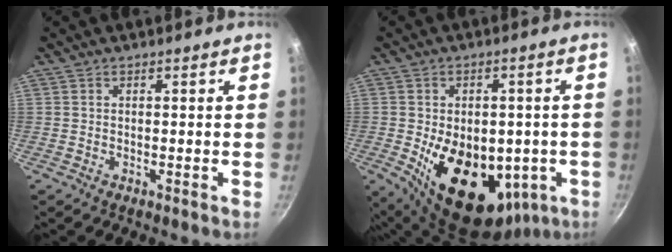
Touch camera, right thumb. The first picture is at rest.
{"total": 20.7, "force": [-4.3, 13.3, 15.2], "torque": [-0.205, -0.006, -0.039]}